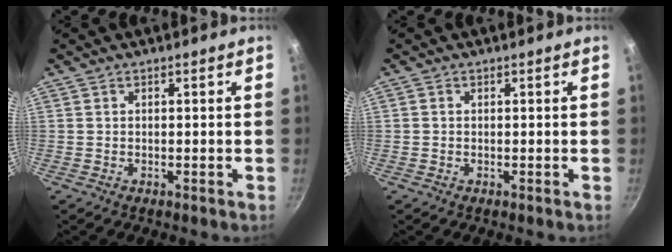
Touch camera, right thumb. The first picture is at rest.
{"total": 0.0}